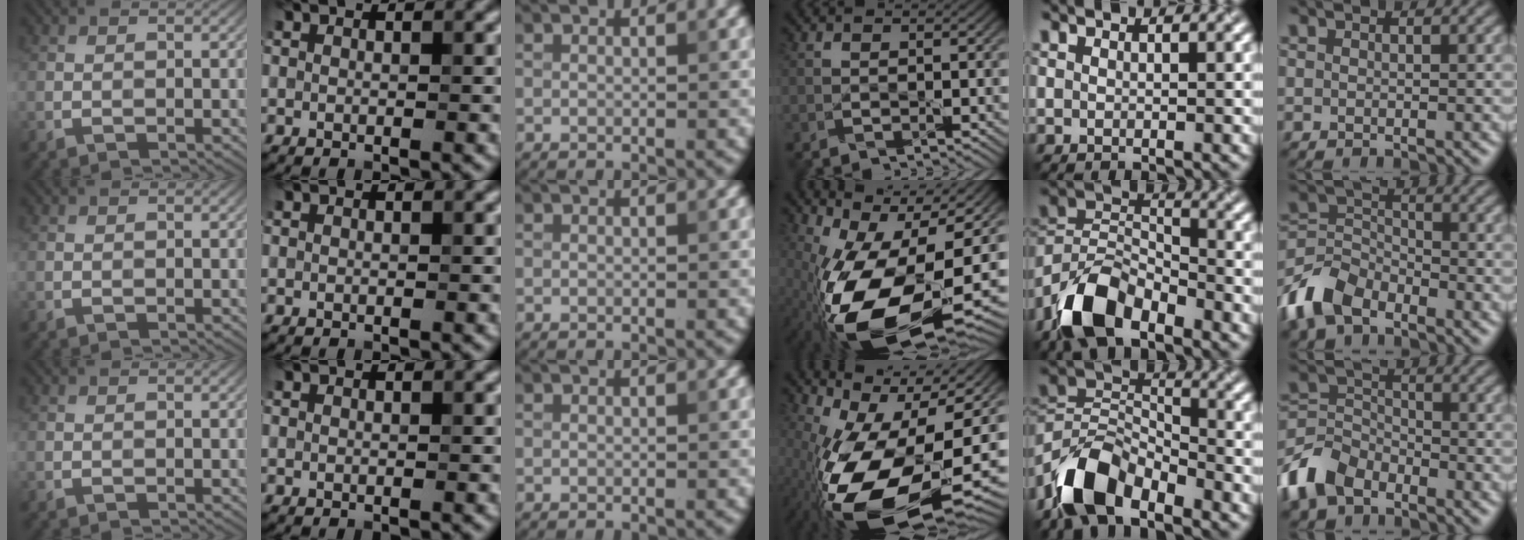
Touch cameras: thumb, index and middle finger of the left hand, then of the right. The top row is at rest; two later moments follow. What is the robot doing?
{"motion": "lift_and_place", "object": "knife"}